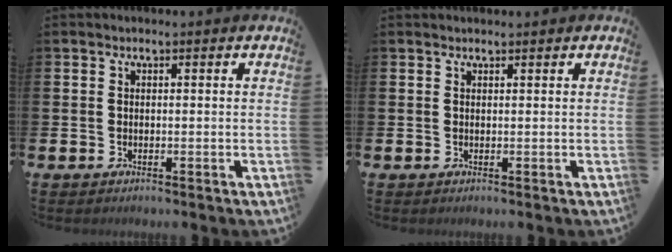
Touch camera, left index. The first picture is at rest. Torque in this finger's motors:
{"motor_torque": [1.04, -1.10, 0.50, 0.06]}